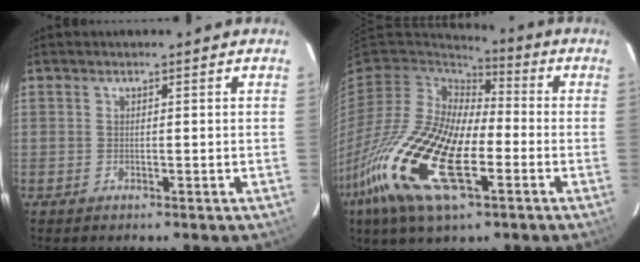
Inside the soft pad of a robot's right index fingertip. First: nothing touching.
{"total": 24.5, "force": [-8.9, 10.4, 20.3], "torque": [-0.430, -0.047, -0.176]}